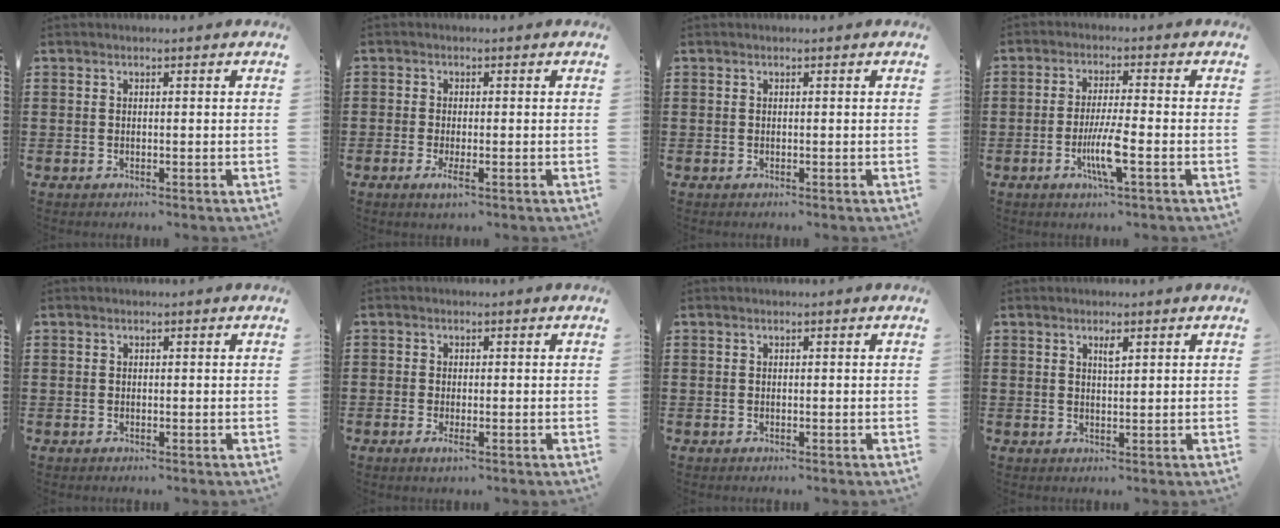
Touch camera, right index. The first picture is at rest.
{"total": 1.9, "force": [-1.0, 0.4, 1.6], "torque": [-0.035, -0.006, -0.019]}
{"total": 0.0}
{"total": 6.5, "force": [-2.2, 0.6, 6.0], "torque": [-0.126, -0.019, -0.045]}
{"total": 0.0}
{"total": 1.2, "force": [-0.5, 0.4, 1.0], "torque": [-0.020, -0.004, -0.008]}
{"total": 0.0}
{"total": 1.6, "force": [0.9, 0.4, 1.3], "torque": [-0.018, -0.001, 0.012]}